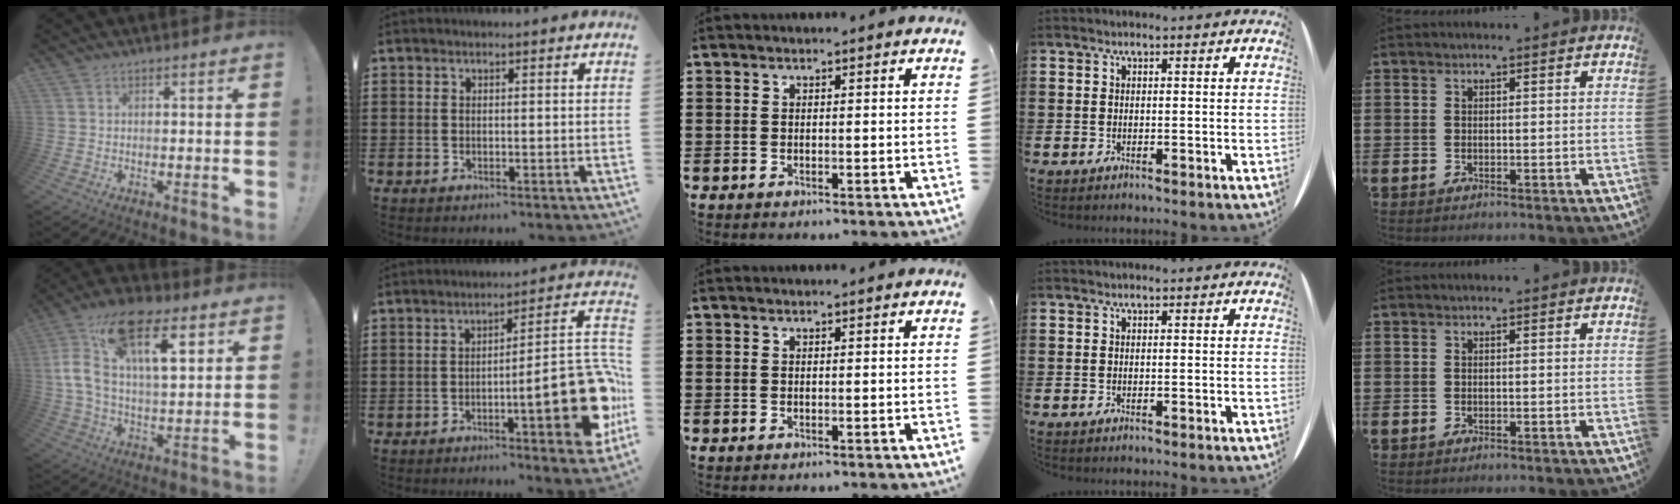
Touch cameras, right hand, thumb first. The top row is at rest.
{"thumb": {"total": 20.7, "force": [8.4, 10.2, 15.9], "torque": [-0.292, -0.031, 0.133]}, "index": {"total": 14.6, "force": [-4.1, 3.7, 13.6], "torque": [-0.182, -0.009, -0.062]}}